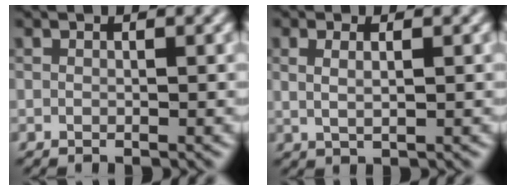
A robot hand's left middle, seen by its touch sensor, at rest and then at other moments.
{"total": 1.9, "force": [0.8, 0.8, 1.6], "torque": [-0.021, -0.005, 0.011]}